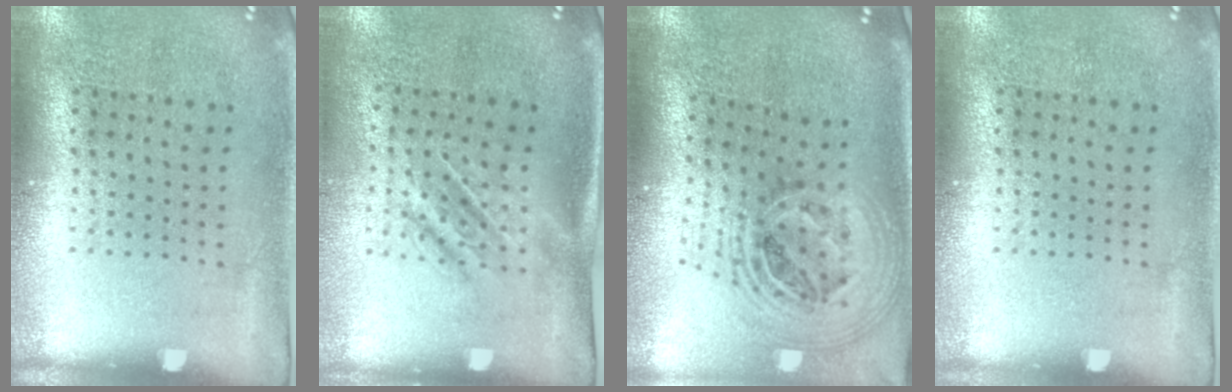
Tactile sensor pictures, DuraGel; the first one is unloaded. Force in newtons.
{"total": 1.6, "press": 1.3, "slide": 1.0}
{"total": 2.7, "press": 2.0, "slide": 1.9}
{"total": 0.0}